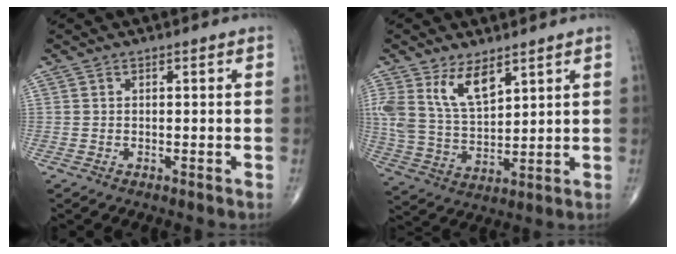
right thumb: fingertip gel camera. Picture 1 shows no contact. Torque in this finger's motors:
{"motor_torque": [0.19, 0.53, 0.64, 0.66, 0.35]}